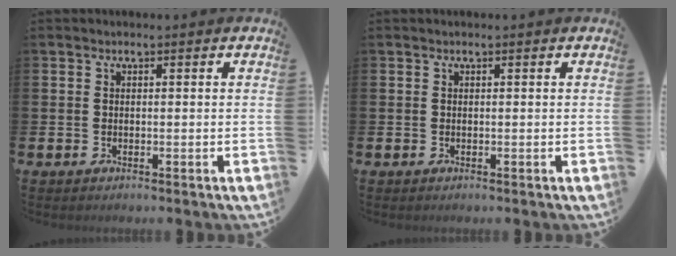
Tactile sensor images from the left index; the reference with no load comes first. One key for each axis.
{"total": 0.0}